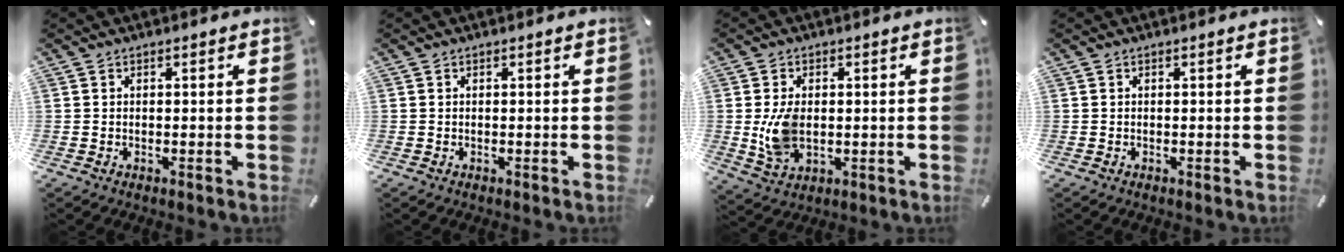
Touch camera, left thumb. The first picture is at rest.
{"total": 0.0}
{"total": 8.4, "force": [0.1, 5.7, 6.3], "torque": [-0.128, -0.008, -0.001]}
{"total": 0.0}